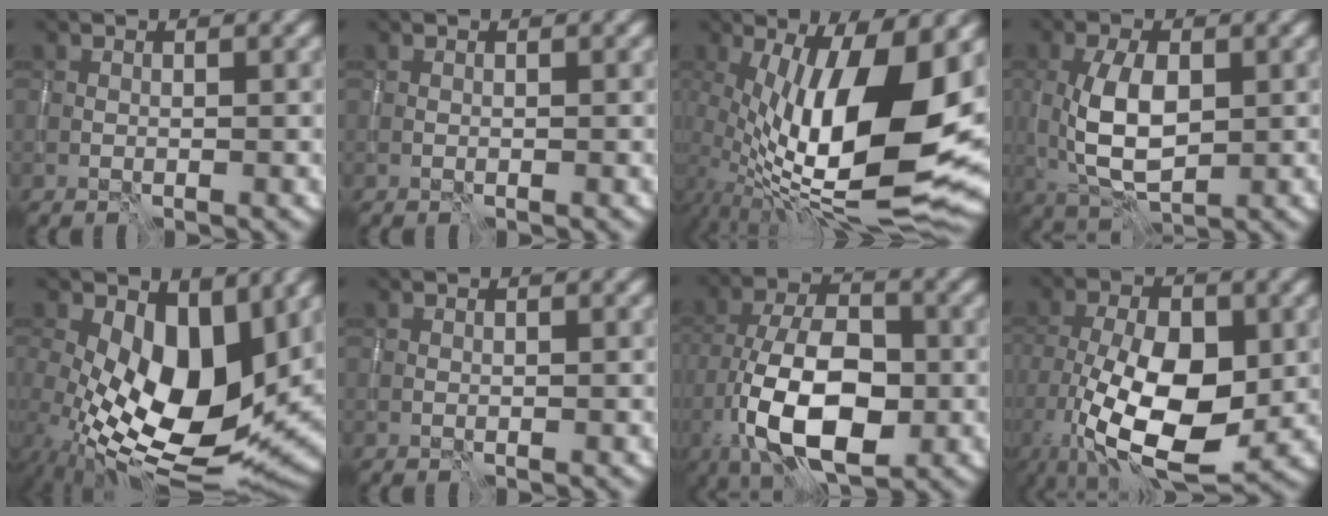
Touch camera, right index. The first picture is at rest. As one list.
[{"total": 0.0}, {"total": 15.4, "force": [0.5, 5.7, 14.3], "torque": [-0.232, -0.005, 0.009]}, {"total": 5.8, "force": [0.0, 2.9, 5.1], "torque": [-0.108, -0.002, 0.002]}, {"total": 12.2, "force": [0.7, 6.4, 10.3], "torque": [-0.177, -0.018, 0.010]}, {"total": 0.0}, {"total": 10.8, "force": [-3.6, 5.4, 8.6], "torque": [-0.159, -0.003, -0.072]}, {"total": 11.6, "force": [-3.1, 5.4, 9.8], "torque": [-0.172, -0.013, -0.057]}]